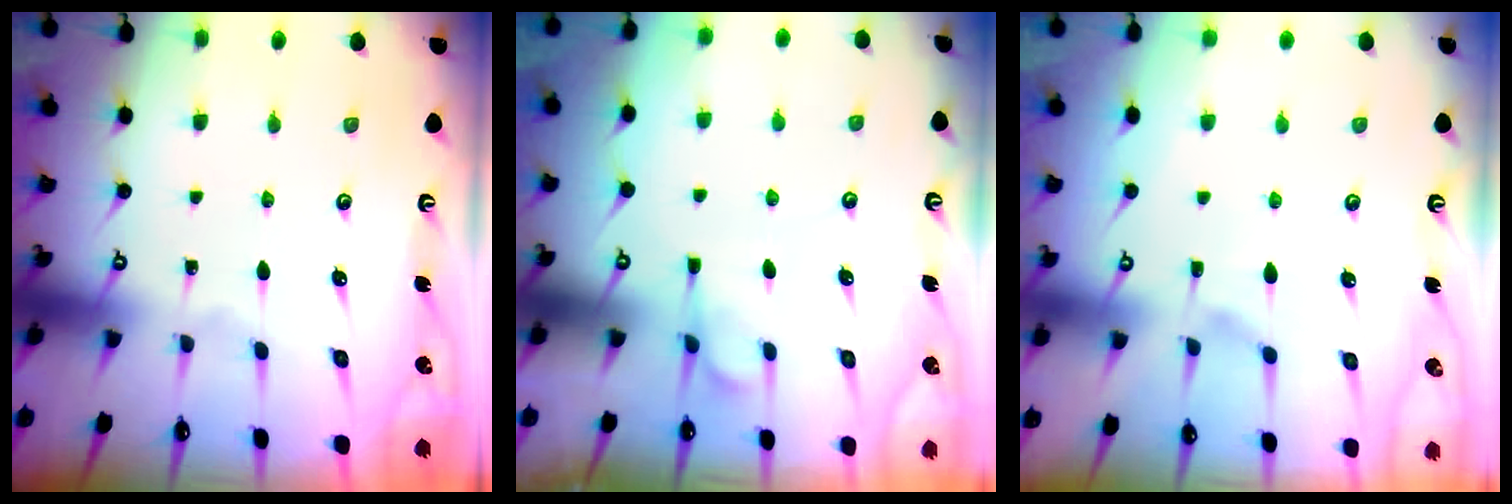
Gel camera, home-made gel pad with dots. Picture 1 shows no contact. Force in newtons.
{"total": 1.1, "press": 0.1, "slide": 1.1}
{"total": 1.4, "press": 0.7, "slide": 1.2}